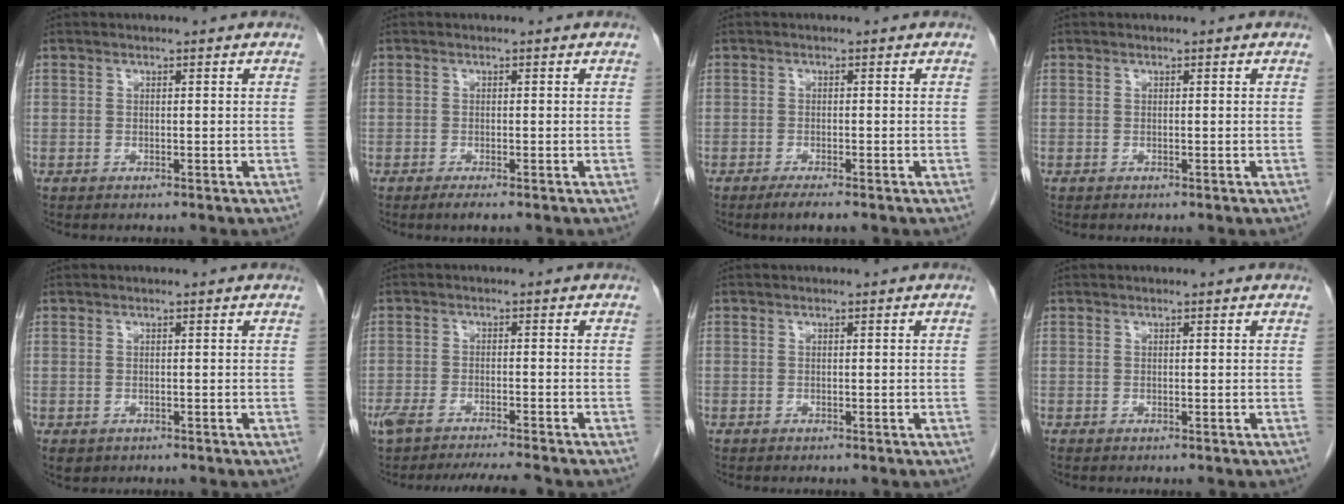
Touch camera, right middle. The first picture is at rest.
{"total": 1.2, "force": [-0.8, -0.1, 0.9], "torque": [-0.017, -0.004, -0.016]}
{"total": 2.1, "force": [-1.5, 0.0, 1.4], "torque": [-0.028, -0.006, -0.029]}
{"total": 0.0}
{"total": 1.5, "force": [-0.8, 1.1, 0.6], "torque": [-0.013, 0.001, -0.001]}
{"total": 8.6, "force": [-7.6, 0.4, 4.0], "torque": [-0.064, -0.007, -0.120]}
{"total": 0.0}
{"total": 0.0}